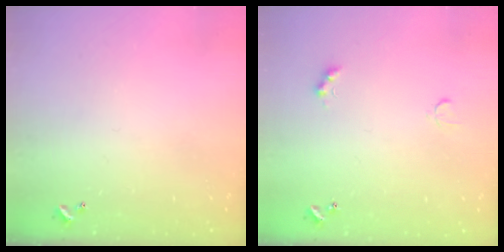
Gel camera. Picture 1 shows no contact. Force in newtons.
{"total": 2.2, "press": 2.1, "slide": 0.6}